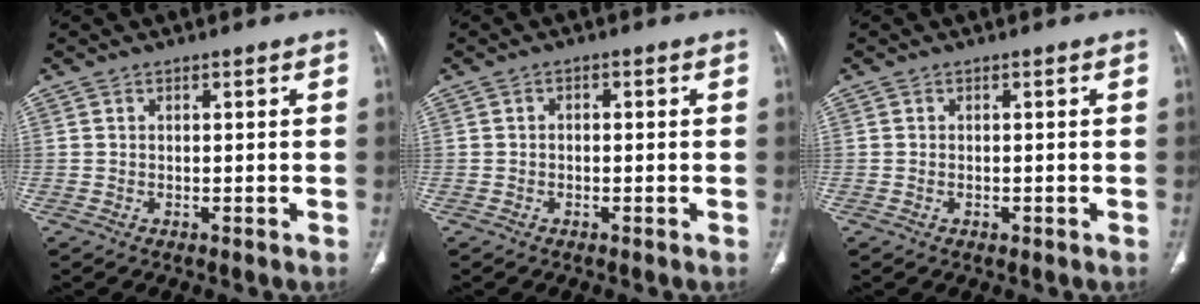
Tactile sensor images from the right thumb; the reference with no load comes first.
{"total": 1.0, "force": [-0.1, 0.7, 0.7], "torque": [-0.007, 0.004, -0.005]}
{"total": 0.7, "force": [-0.3, 0.5, 0.4], "torque": [-0.011, 0.004, -0.001]}